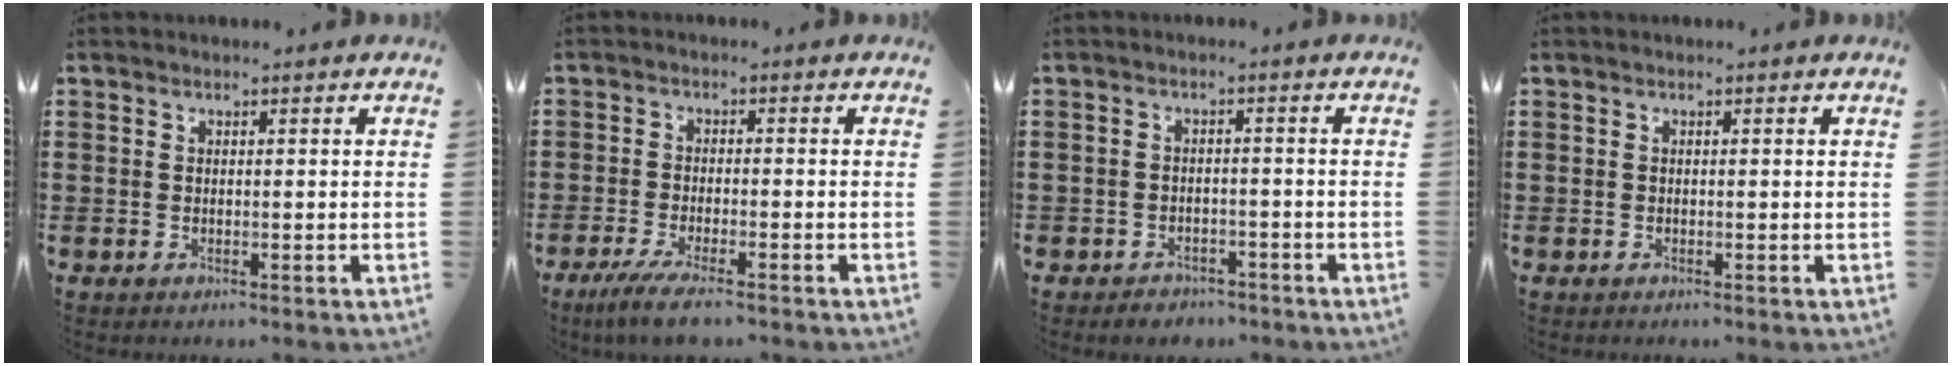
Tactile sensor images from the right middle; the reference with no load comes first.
{"total": 4.2, "force": [-3.4, 0.2, 2.5], "torque": [-0.055, -0.012, -0.065]}
{"total": 2.0, "force": [-1.9, 0.7, -0.2], "torque": [-0.003, 0.004, -0.044]}
{"total": 0.0}